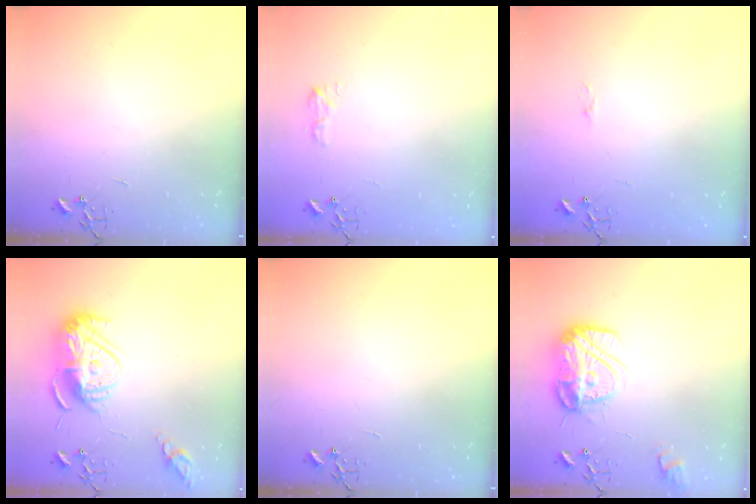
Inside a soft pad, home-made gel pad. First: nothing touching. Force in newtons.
{"total": 8.0, "press": 7.9, "slide": 0.7}
{"total": 3.3, "press": 3.2, "slide": 0.4}
{"total": 15.2, "press": 15.1, "slide": 1.4}
{"total": 0.0}
{"total": 15.7, "press": 15.7, "slide": 1.3}